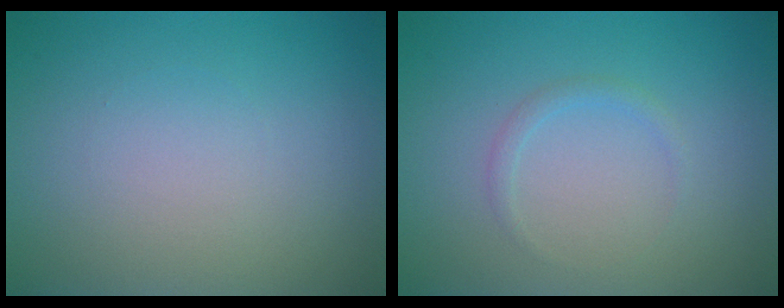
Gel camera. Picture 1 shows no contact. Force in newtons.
{"total": 0.8, "press": 0.8, "slide": 0.0}